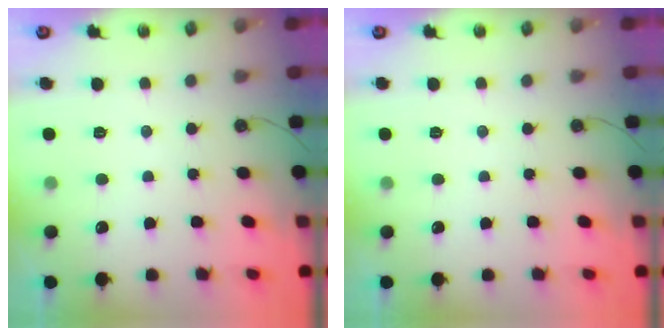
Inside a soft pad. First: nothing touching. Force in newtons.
{"total": 0.0}